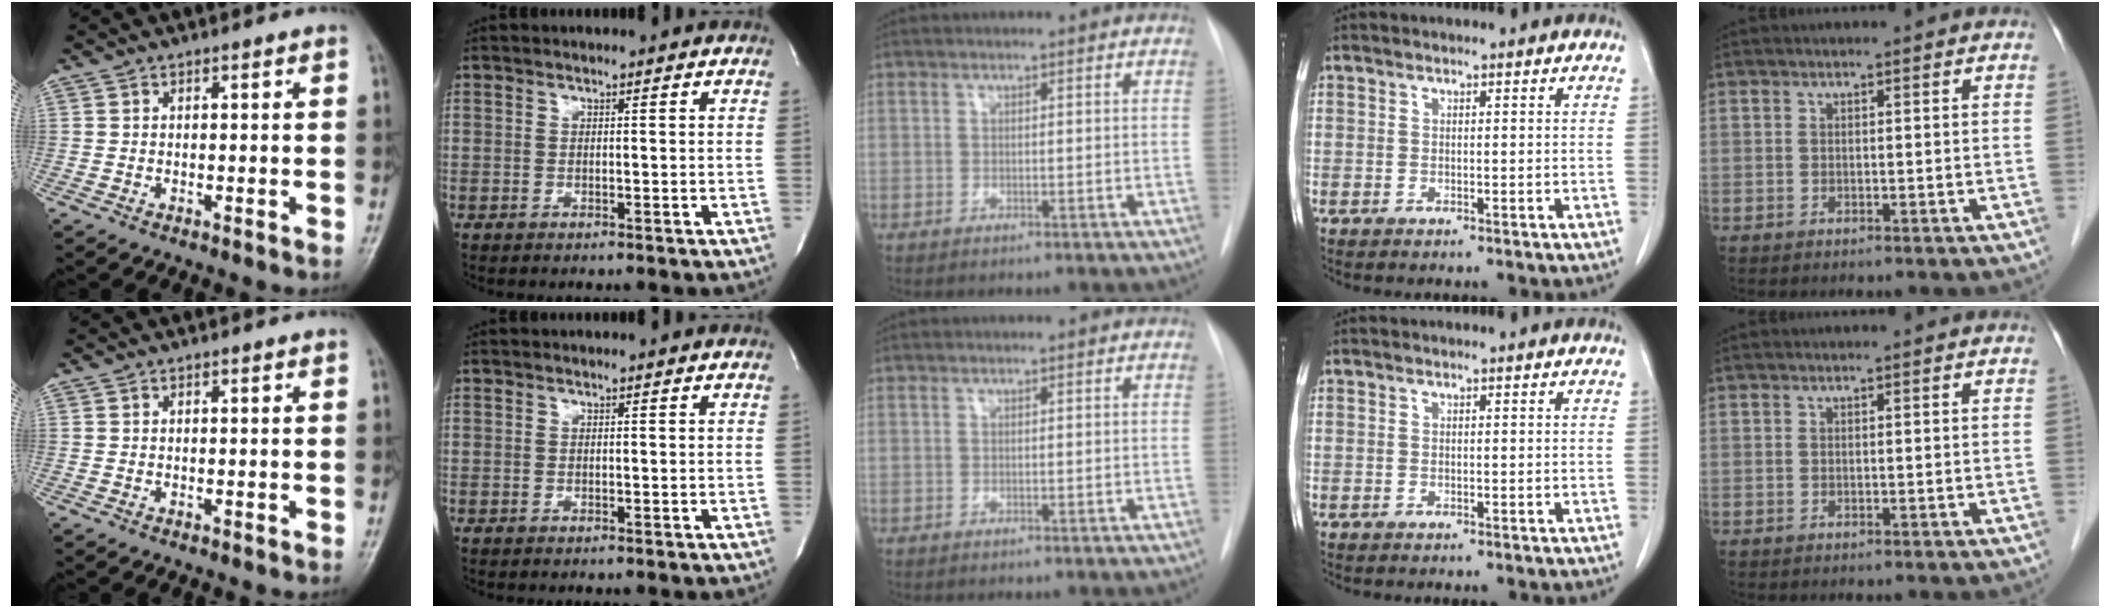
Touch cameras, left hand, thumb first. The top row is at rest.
{}